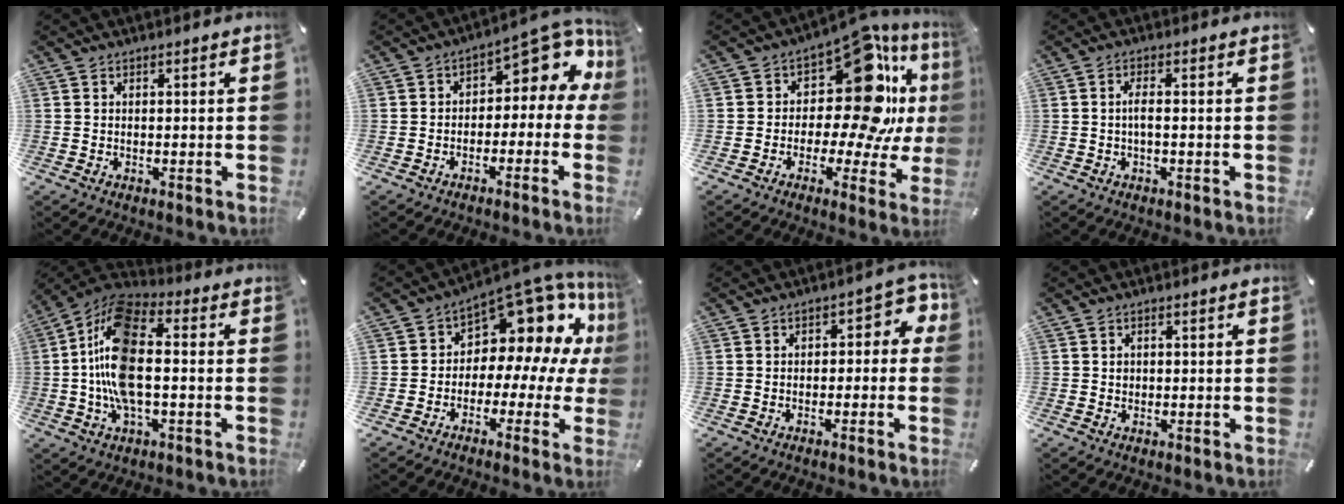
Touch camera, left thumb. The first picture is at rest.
{"total": 8.6, "force": [3.7, 4.7, 6.1], "torque": [-0.075, -0.036, 0.062]}
{"total": 19.2, "force": [6.3, 10.6, 14.6], "torque": [-0.214, -0.059, 0.101]}
{"total": 2.7, "force": [-0.4, 0.5, 2.6], "torque": [-0.049, 0.000, -0.008]}
{"total": 16.7, "force": [-0.6, 8.2, 14.5], "torque": [-0.305, 0.002, -0.014]}
{"total": 14.2, "force": [7.4, 8.4, 8.7], "torque": [-0.126, -0.075, 0.124]}
{"total": 5.3, "force": [-0.5, 3.6, 3.9], "torque": [-0.052, 0.010, -0.017]}
{"total": 0.7, "force": [0.1, 0.7, 0.3], "torque": [-0.006, 0.003, 0.000]}